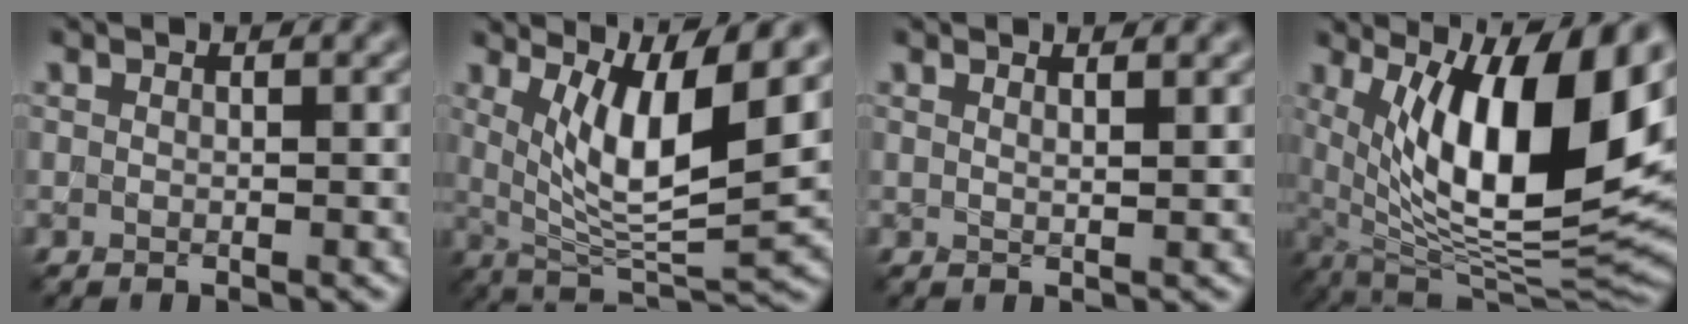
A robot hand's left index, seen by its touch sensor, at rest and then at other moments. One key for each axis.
{"total": 8.2, "fx": 2.8, "fy": 2.1, "fz": 7.4, "tx": -0.126, "ty": -0.017, "tz": 0.057}
{"total": 1.2, "fx": 1.0, "fy": 0.2, "fz": 0.6, "tx": -0.003, "ty": 0.002, "tz": 0.014}
{"total": 14.0, "fx": 3.8, "fy": 5.0, "fz": 12.5, "tx": -0.178, "ty": -0.015, "tz": 0.063}